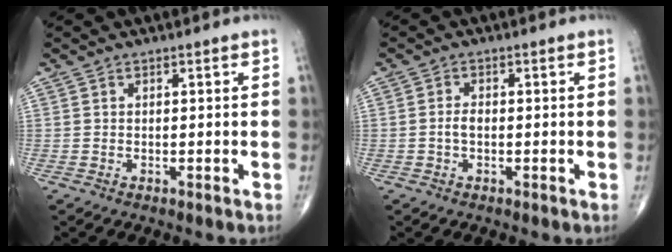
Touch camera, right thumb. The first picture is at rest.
{"total": 1.8, "force": [-0.4, 1.0, 1.4], "torque": [-0.028, 0.005, -0.009]}